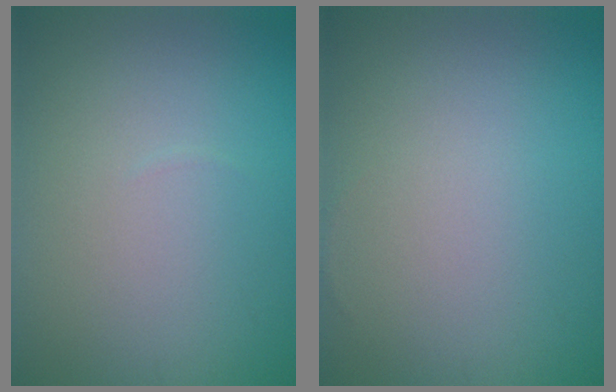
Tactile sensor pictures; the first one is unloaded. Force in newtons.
{"total": 0.0}